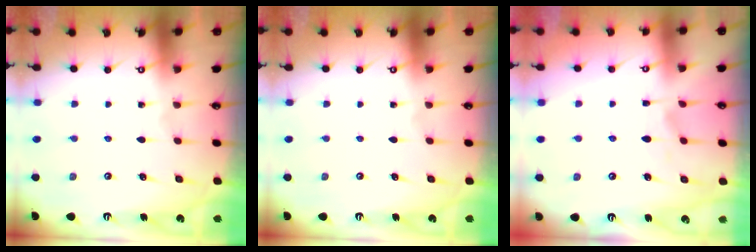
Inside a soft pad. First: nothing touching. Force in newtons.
{"total": 0.0}
{"total": 2.0, "press": 1.6, "slide": 1.2}